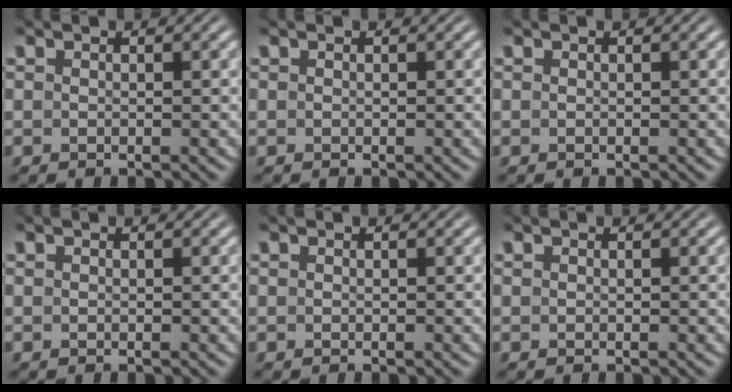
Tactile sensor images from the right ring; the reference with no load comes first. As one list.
[{"total": 0.0}, {"total": 0.0}, {"total": 0.0}, {"total": 0.0}, {"total": 0.0}]